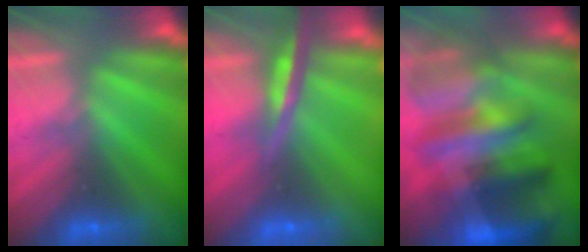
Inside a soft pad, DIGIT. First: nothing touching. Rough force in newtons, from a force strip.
{"total": 7.2}
{"total": 8.3}